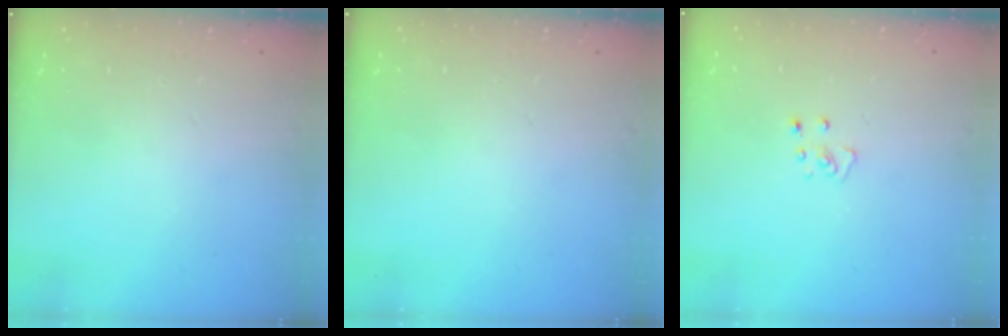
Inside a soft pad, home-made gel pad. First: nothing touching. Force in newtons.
{"total": 0.0}
{"total": 2.8, "press": 2.8, "slide": 0.2}